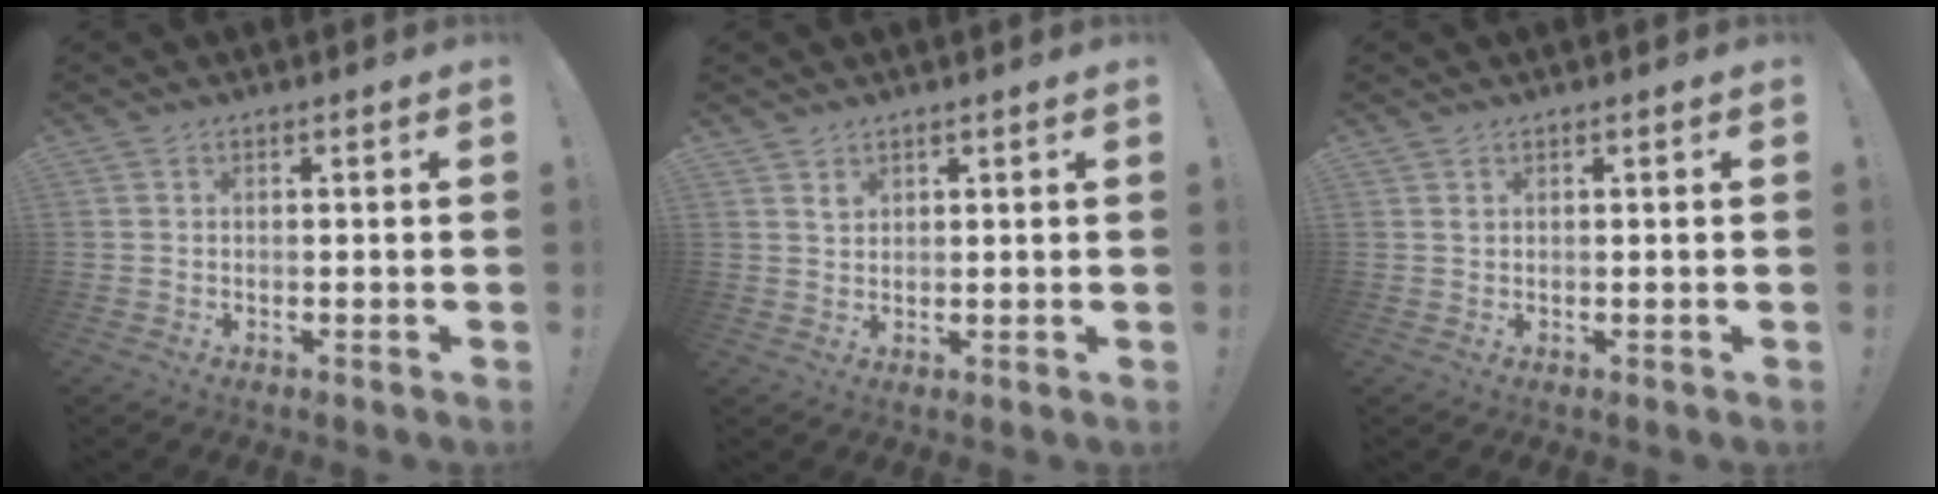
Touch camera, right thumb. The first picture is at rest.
{"total": 2.6, "force": [2.1, 1.5, 0.4], "torque": [0.010, -0.022, 0.036]}
{"total": 0.6, "force": [0.5, 0.0, 0.3], "torque": [0.000, -0.005, 0.009]}